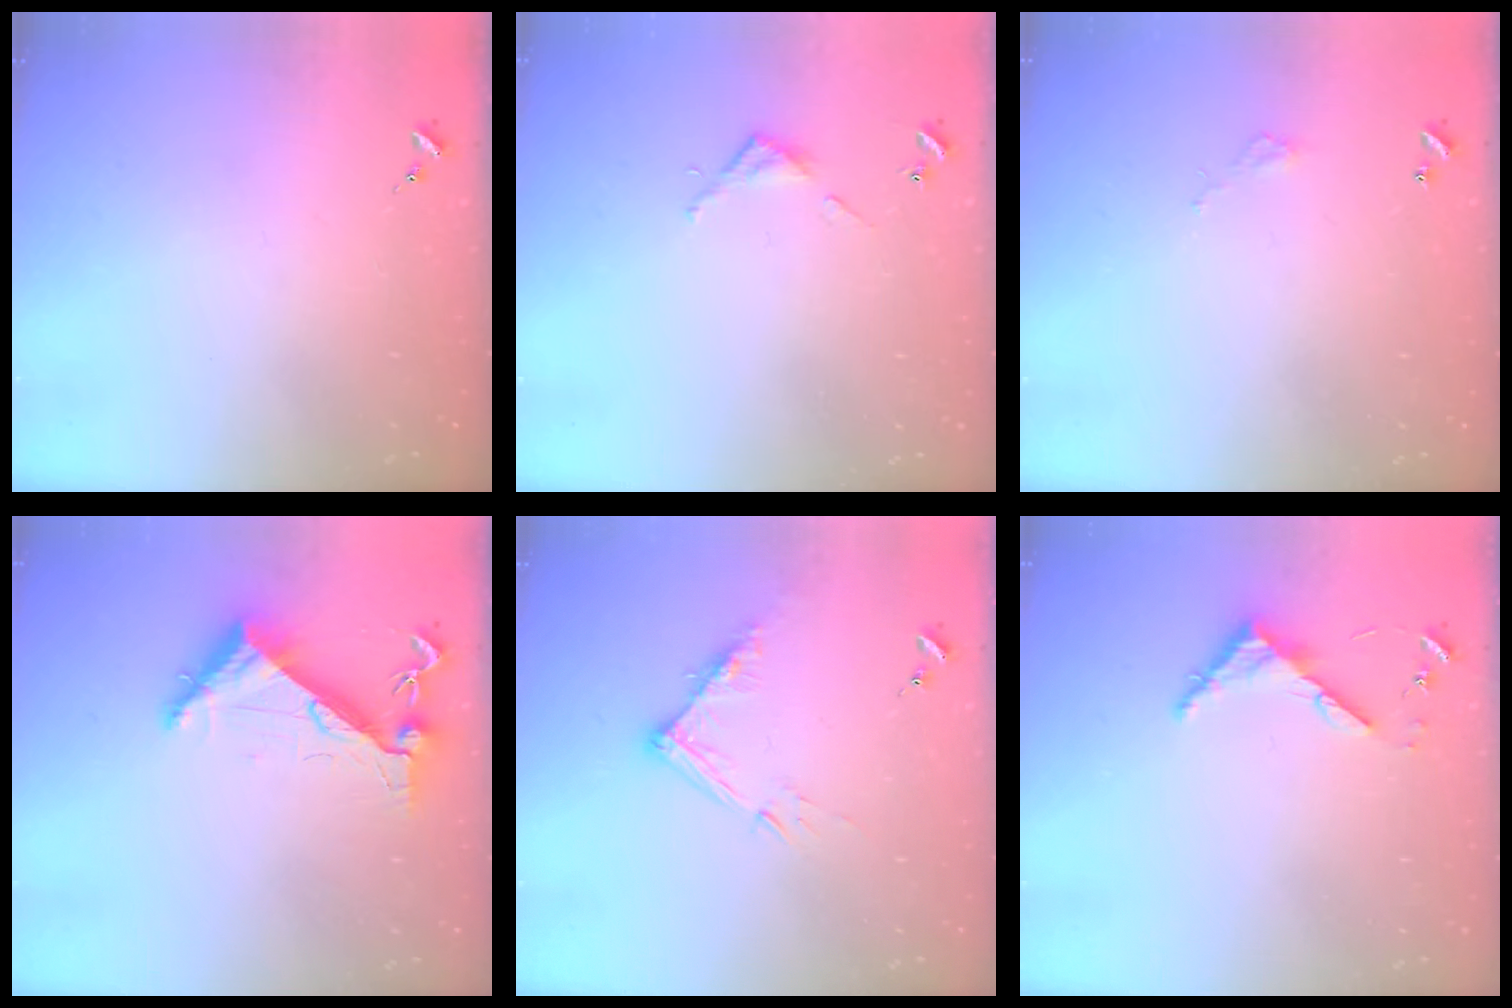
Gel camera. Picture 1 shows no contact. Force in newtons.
{"total": 3.2, "press": 3.2, "slide": 0.2}
{"total": 2.8, "press": 2.8, "slide": 0.2}
{"total": 6.4, "press": 6.4, "slide": 0.5}
{"total": 10.5, "press": 10.5, "slide": 0.8}
{"total": 4.6, "press": 4.6, "slide": 0.4}